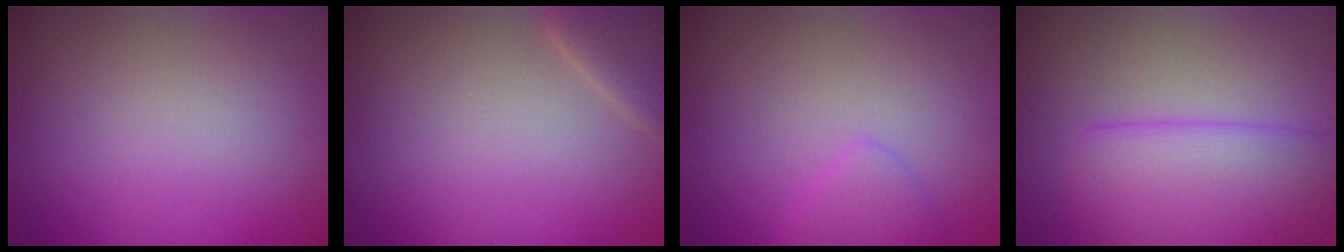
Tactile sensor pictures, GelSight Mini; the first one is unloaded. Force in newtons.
{"total": 2.5, "press": 2.5, "slide": 0.2}
{"total": 1.6, "press": 1.6, "slide": 0.1}
{"total": 6.0, "press": 6.0, "slide": 0.3}